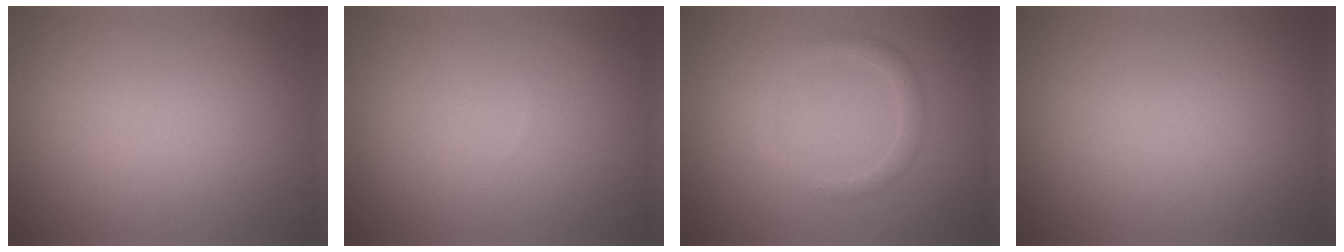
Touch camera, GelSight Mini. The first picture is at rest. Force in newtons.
{"total": 0.0}
{"total": 1.6, "press": 1.6, "slide": 0.1}
{"total": 0.0}